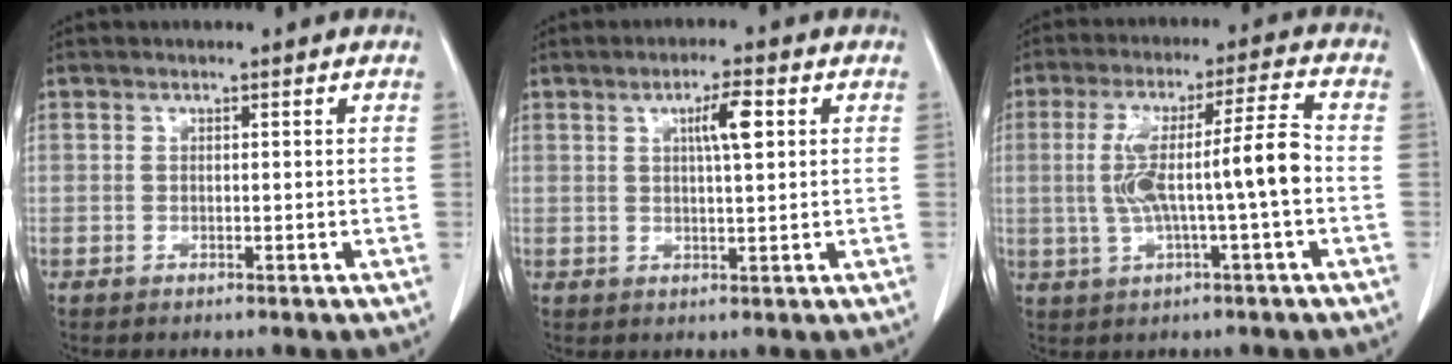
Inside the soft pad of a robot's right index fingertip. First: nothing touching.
{"total": 4.4, "force": [1.5, 0.5, 4.1], "torque": [-0.070, 0.002, 0.024]}
{"total": 10.8, "force": [-0.9, 0.2, 10.7], "torque": [-0.198, 0.023, -0.016]}